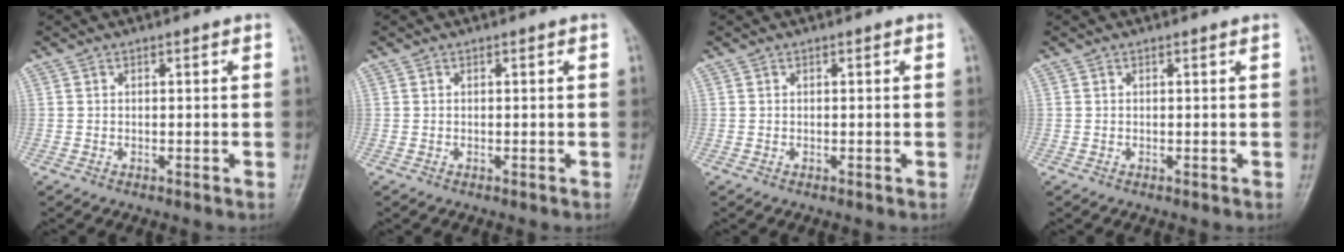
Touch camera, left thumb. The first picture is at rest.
{"total": 0.0}
{"total": 0.0}
{"total": 0.0}